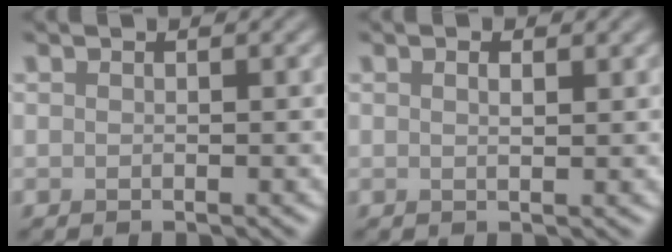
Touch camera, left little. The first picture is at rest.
{"total": 1.4, "force": [0.8, 0.4, 1.0], "torque": [-0.009, -0.007, 0.007]}